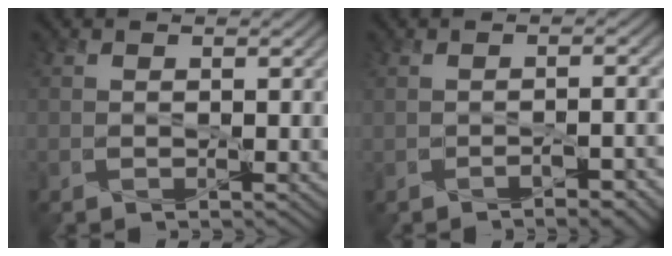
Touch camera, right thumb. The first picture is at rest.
{"total": 2.8, "force": [-1.6, 0.8, 2.2], "torque": [-0.035, 0.001, -0.023]}